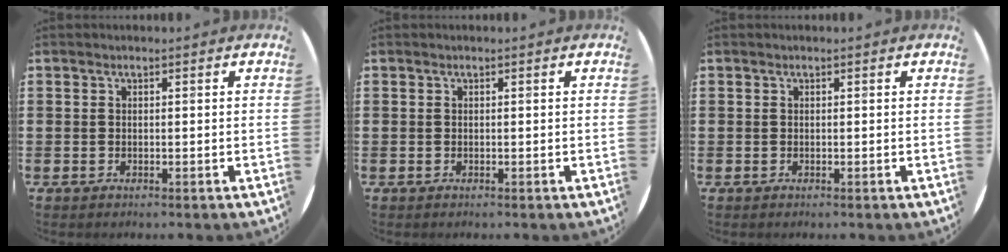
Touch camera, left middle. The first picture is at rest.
{"total": 0.0}
{"total": 0.0}